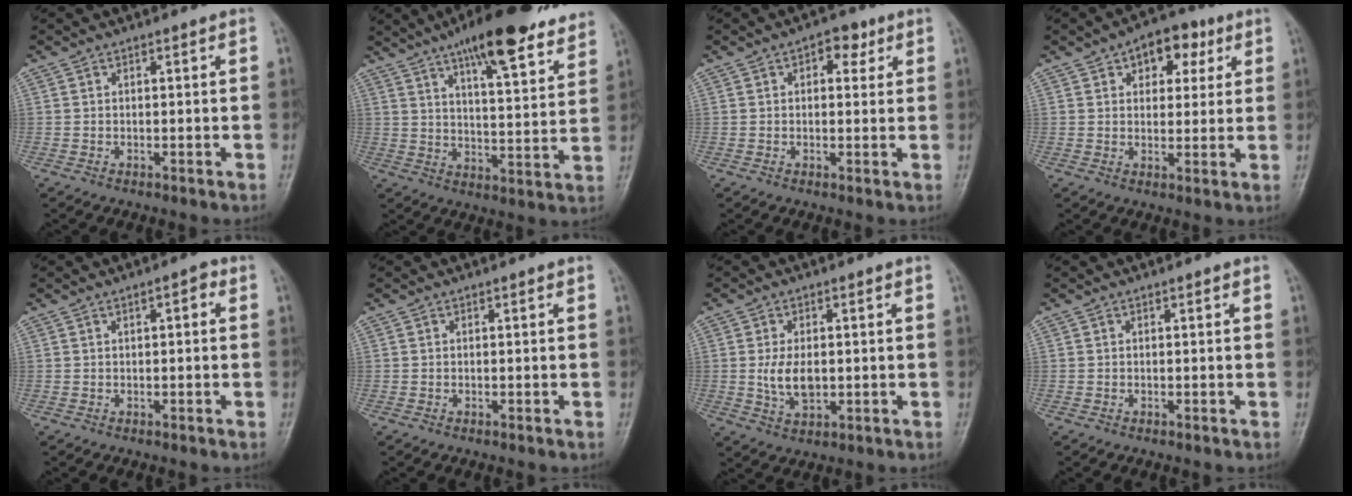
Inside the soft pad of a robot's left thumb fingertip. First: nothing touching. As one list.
[{"total": 20.2, "force": [14.3, 5.2, 13.3], "torque": [-0.168, -0.052, 0.212]}, {"total": 4.4, "force": [2.0, 2.7, 2.9], "torque": [-0.014, 0.000, 0.020]}, {"total": 8.8, "force": [4.1, 5.5, 5.5], "torque": [-0.033, -0.006, 0.051]}, {"total": 2.0, "force": [0.5, 0.8, 1.7], "torque": [-0.021, 0.004, 0.003]}, {"total": 0.0}, {"total": 6.0, "force": [0.0, 3.5, 4.9], "torque": [-0.091, -0.006, 0.006]}, {"total": 0.0}]